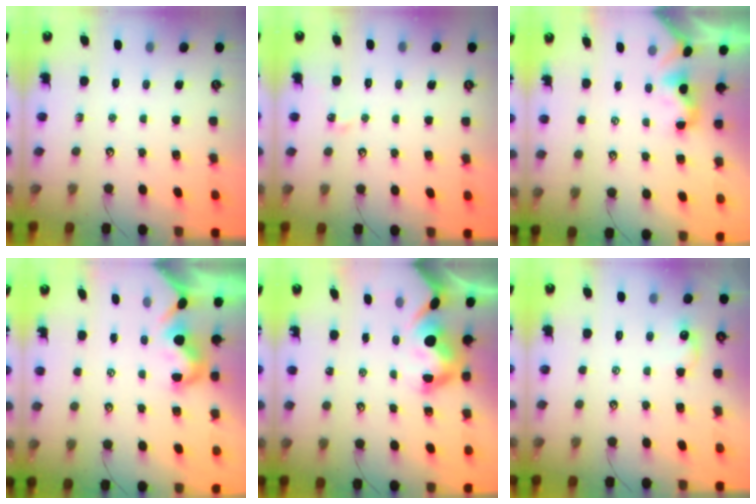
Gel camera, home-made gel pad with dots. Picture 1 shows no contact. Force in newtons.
{"total": 4.3, "press": 4.3, "slide": 0.7}
{"total": 1.9, "press": 1.8, "slide": 0.5}
{"total": 1.7, "press": 1.7, "slide": 0.4}
{"total": 9.1, "press": 9.0, "slide": 1.3}
{"total": 1.1, "press": 0.9, "slide": 0.5}